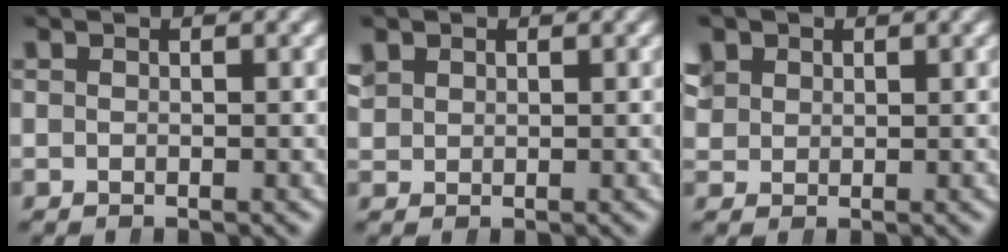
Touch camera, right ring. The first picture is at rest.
{"total": 2.1, "force": [1.1, 1.7, 0.7], "torque": [-0.015, 0.004, 0.024]}
{"total": 3.1, "force": [1.6, 2.4, 1.2], "torque": [-0.028, 0.003, 0.033]}